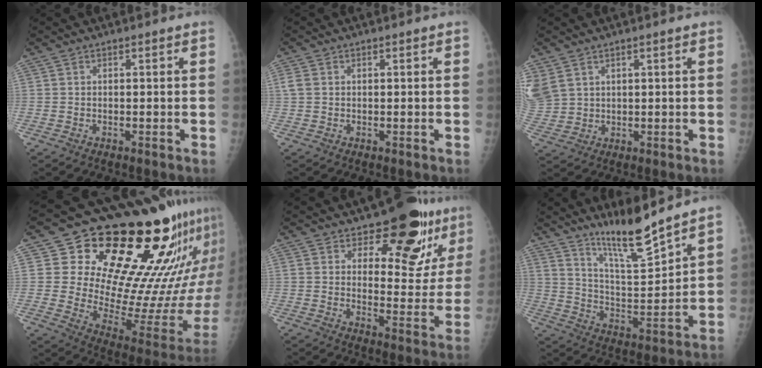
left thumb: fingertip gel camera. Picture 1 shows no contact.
{"total": 1.7, "force": [0.3, 1.4, 0.9], "torque": [-0.022, 0.004, 0.007]}
{"total": 8.1, "force": [3.7, 6.2, 3.6], "torque": [-0.101, -0.002, 0.089]}
{"total": 27.1, "force": [17.2, 9.7, 18.6], "torque": [-0.225, -0.098, 0.254]}
{"total": 14.0, "force": [9.1, 6.9, 8.1], "torque": [-0.044, -0.059, 0.123]}
{"total": 11.9, "force": [9.8, 0.5, 6.6], "torque": [-0.105, -0.078, 0.181]}